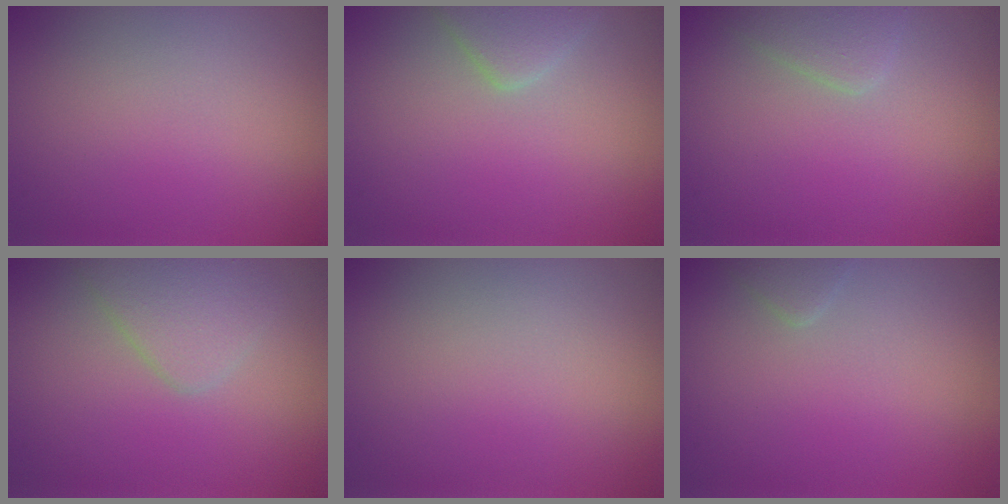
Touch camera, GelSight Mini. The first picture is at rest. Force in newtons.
{"total": 2.3, "press": 2.3, "slide": 0.2}
{"total": 1.9, "press": 1.9, "slide": 0.2}
{"total": 2.7, "press": 2.7, "slide": 0.1}
{"total": 0.0}
{"total": 1.0, "press": 1.0, "slide": 0.1}